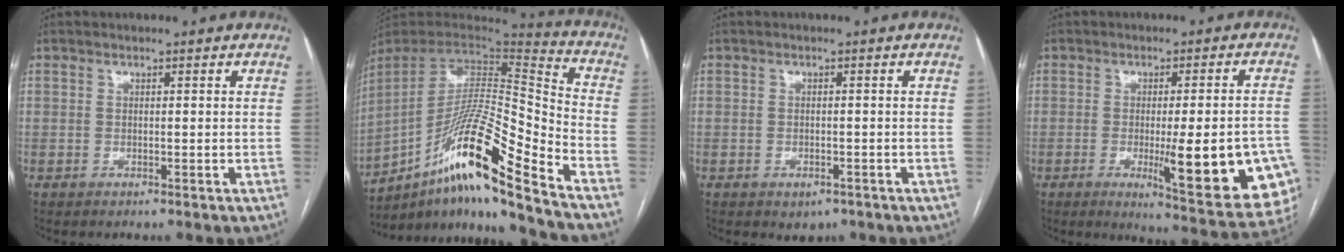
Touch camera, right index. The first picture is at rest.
{"total": 20.7, "force": [-13.8, -0.1, 15.4], "torque": [-0.274, 0.002, -0.251]}
{"total": 2.3, "force": [-1.3, 1.5, 1.1], "torque": [-0.011, 0.001, -0.007]}
{"total": 17.5, "force": [-4.9, 3.0, 16.5], "torque": [-0.130, -0.003, -0.046]}